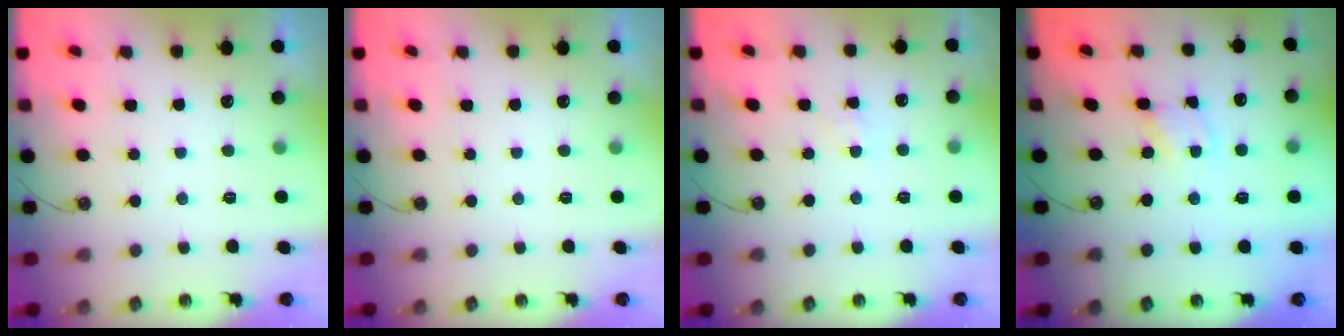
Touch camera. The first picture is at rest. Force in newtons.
{"total": 0.0}
{"total": 3.9, "press": 3.8, "slide": 0.5}
{"total": 1.5, "press": 1.5, "slide": 0.1}